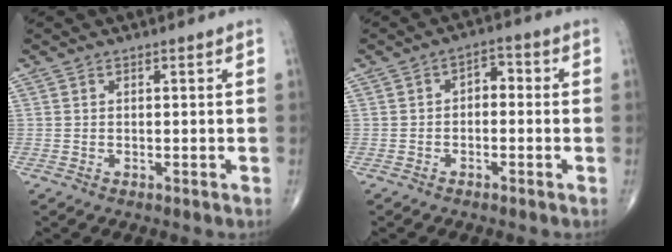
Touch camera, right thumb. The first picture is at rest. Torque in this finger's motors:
{"motor_torque": [-0.08, 0.14, 0.35, -0.08, 0.05]}